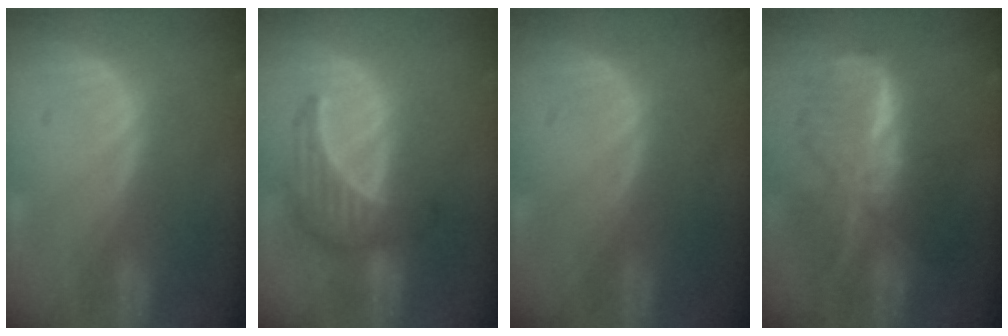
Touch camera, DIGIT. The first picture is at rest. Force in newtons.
{"total": 6.6, "press": 6.4, "slide": 1.7}
{"total": 0.0}
{"total": 9.3, "press": 9.3, "slide": 0.7}